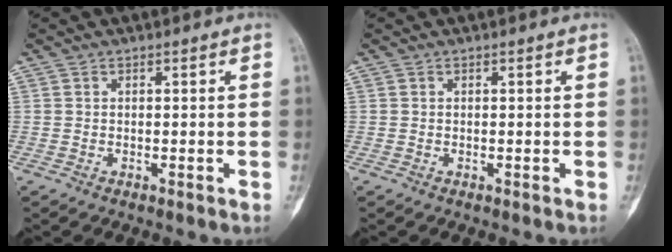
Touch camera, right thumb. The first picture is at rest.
{"total": 0.0}